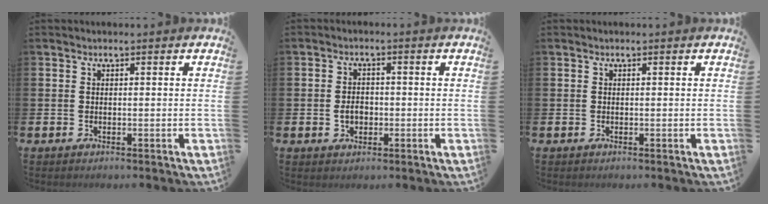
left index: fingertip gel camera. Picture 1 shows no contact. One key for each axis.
{"total": 2.5, "fx": -0.4, "fy": 1.9, "fz": 1.6, "tx": -0.017, "ty": -0.001, "tz": -0.014}
{"total": 0.0}